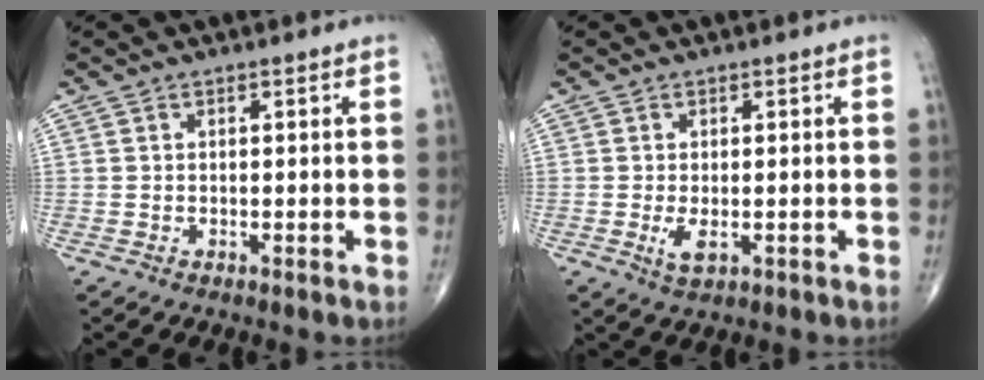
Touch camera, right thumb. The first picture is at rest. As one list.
[{"total": 2.8, "force": [-0.6, 1.2, 2.4], "torque": [-0.047, -0.007, -0.009]}]